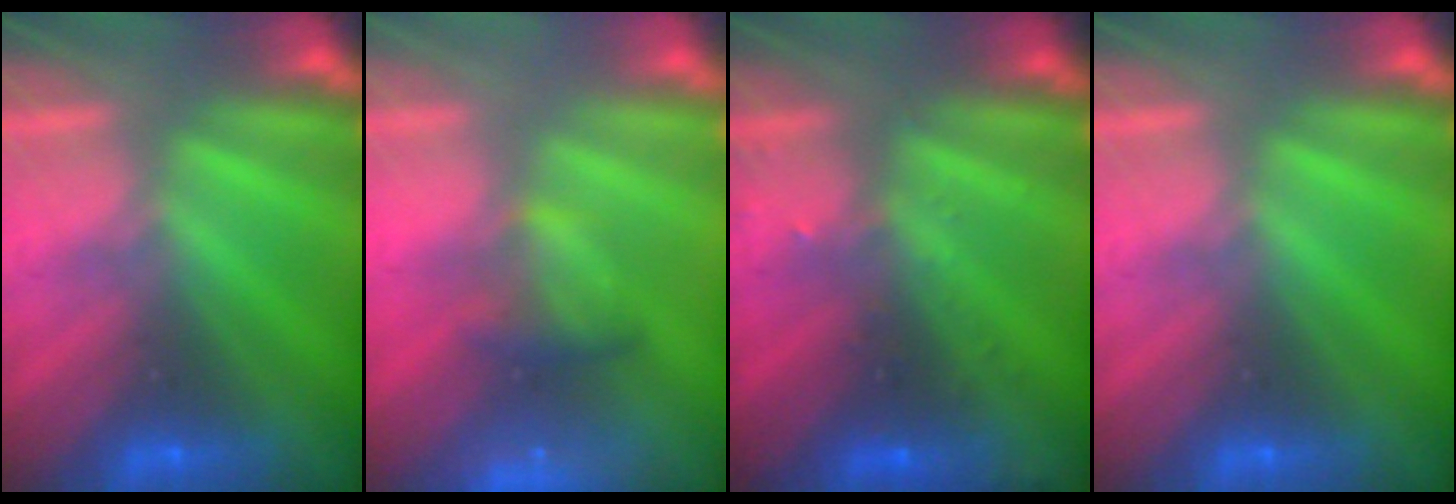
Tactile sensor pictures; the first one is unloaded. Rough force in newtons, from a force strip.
{"total": 5.5}
{"total": 3.0}
{"total": 0.0}